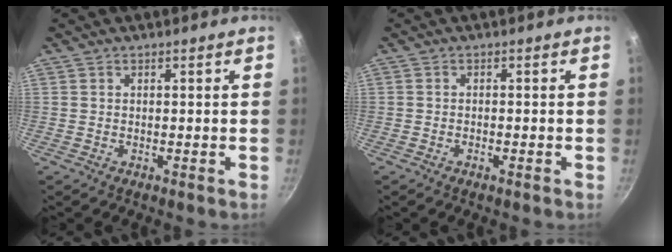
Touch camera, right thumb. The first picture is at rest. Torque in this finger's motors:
{"motor_torque": [-0.40, -0.08, -0.14, 0.10, 0.06]}